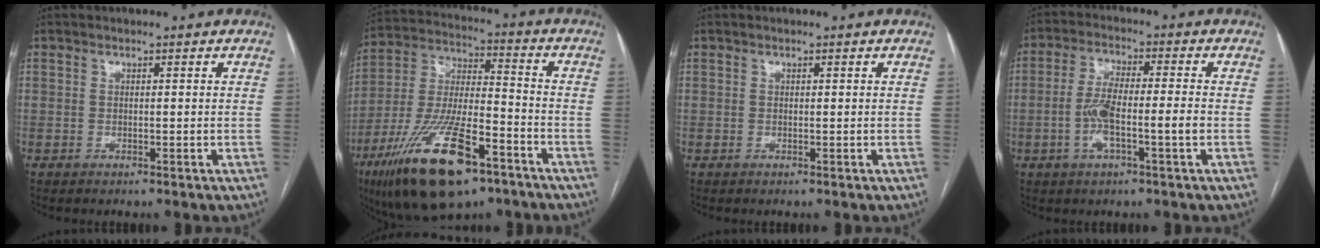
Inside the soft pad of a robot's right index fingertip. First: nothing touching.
{"total": 20.8, "force": [-12.0, 5.7, 16.0], "torque": [-0.328, -0.028, -0.210]}
{"total": 0.0}
{"total": 7.5, "force": [-2.0, 0.8, 7.2], "torque": [-0.144, 0.014, -0.039]}